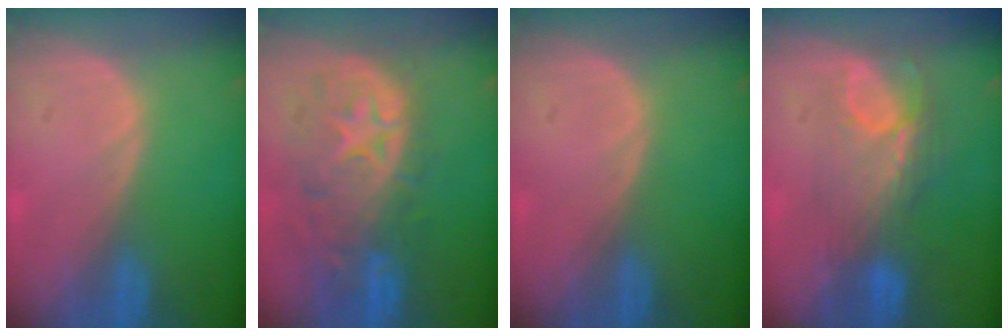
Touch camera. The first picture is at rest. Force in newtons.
{"total": 11.1, "press": 9.9, "slide": 5.1}
{"total": 0.0}
{"total": 7.5, "press": 7.0, "slide": 2.7}